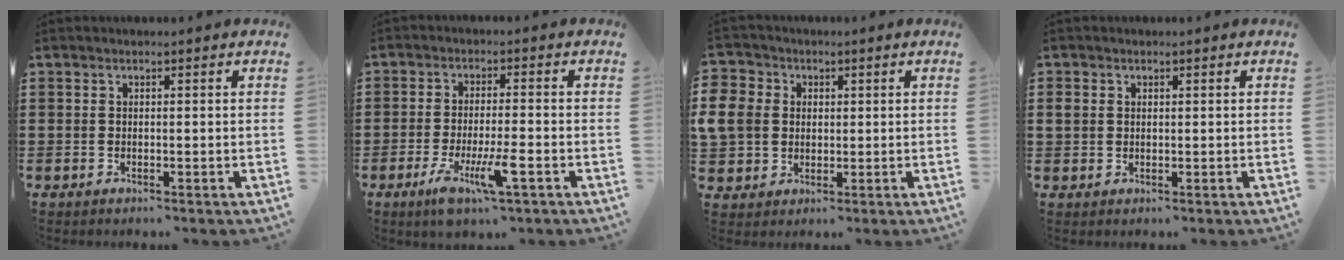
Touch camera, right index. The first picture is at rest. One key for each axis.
{"total": 7.4, "fx": -3.5, "fy": 1.6, "fz": 6.4, "tx": -0.117, "ty": -0.012, "tz": -0.057}
{"total": 6.1, "fx": 0.4, "fy": 5.7, "fz": 2.2, "tx": -0.089, "ty": 0.008, "tz": 0.001}
{"total": 1.3, "fx": 0.2, "fy": 1.1, "fz": 0.6, "tx": -0.015, "ty": 0.005, "tz": 0.003}